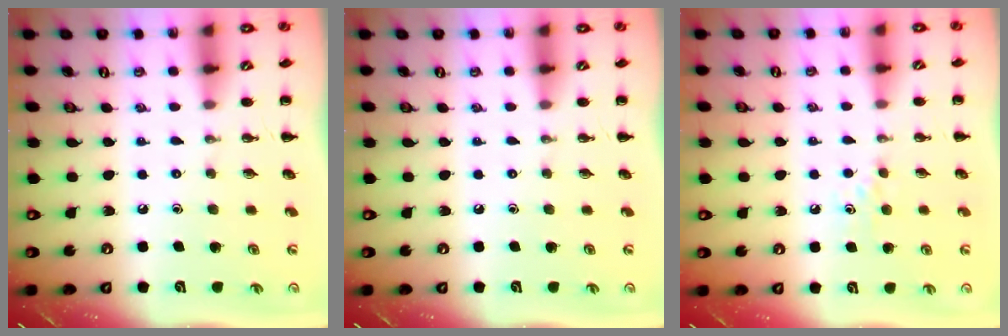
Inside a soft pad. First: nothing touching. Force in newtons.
{"total": 0.0}
{"total": 3.6, "press": 3.4, "slide": 1.4}